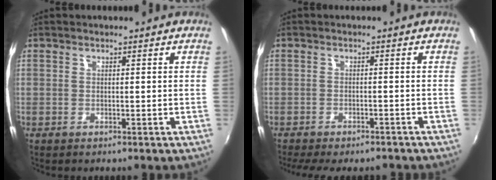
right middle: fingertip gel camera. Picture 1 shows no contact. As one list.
[{"total": 8.5, "force": [-7.1, 2.5, 3.9], "torque": [-0.091, -0.022, -0.106]}]